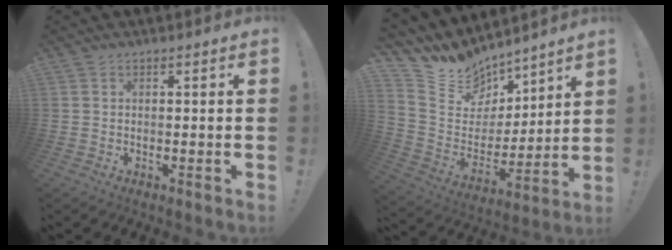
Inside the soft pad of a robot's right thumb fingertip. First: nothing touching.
{"total": 11.7, "force": [9.5, 6.7, 1.4], "torque": [-0.057, -0.082, 0.185]}